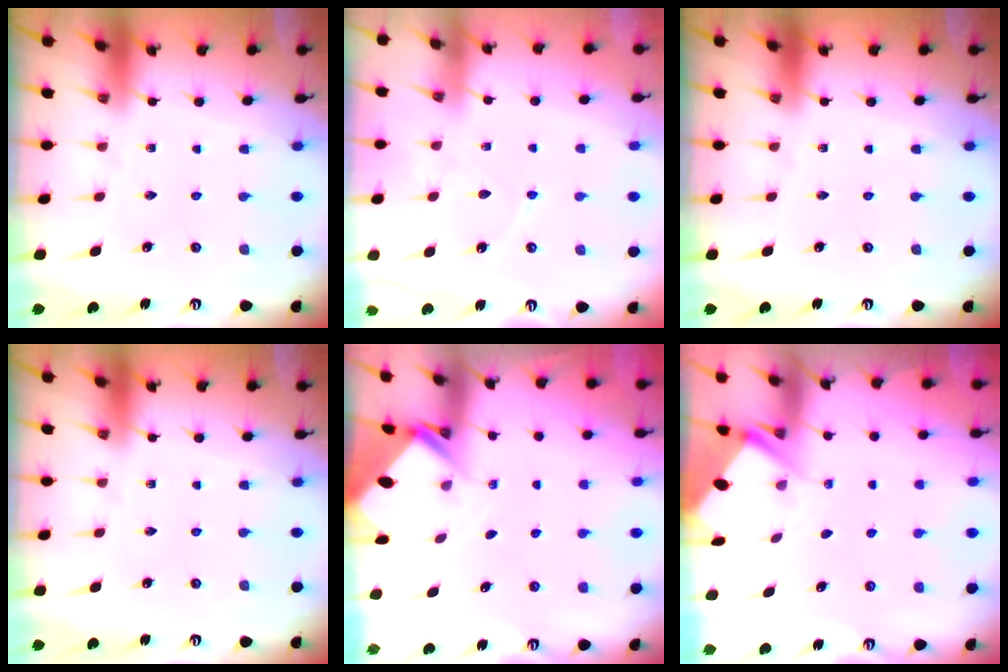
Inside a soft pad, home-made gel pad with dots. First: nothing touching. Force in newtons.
{"total": 3.2, "press": 3.1, "slide": 0.4}
{"total": 0.0}
{"total": 0.0}
{"total": 2.6, "press": 2.6, "slide": 0.1}
{"total": 2.8, "press": 2.8, "slide": 0.4}